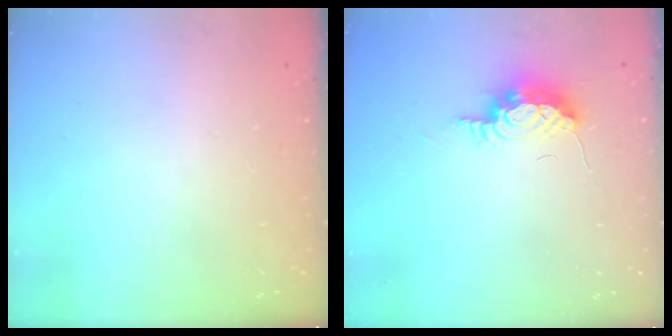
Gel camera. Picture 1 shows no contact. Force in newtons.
{"total": 13.8, "press": 9.6, "slide": 10.0}